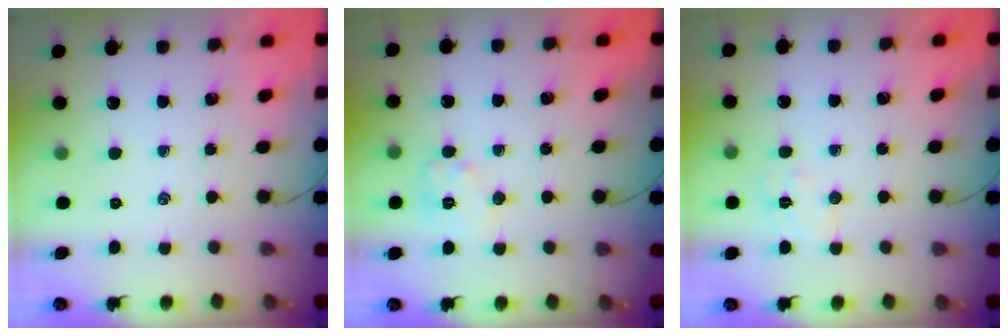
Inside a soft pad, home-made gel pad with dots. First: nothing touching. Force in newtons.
{"total": 7.4, "press": 7.4, "slide": 0.2}
{"total": 6.5, "press": 6.4, "slide": 1.1}